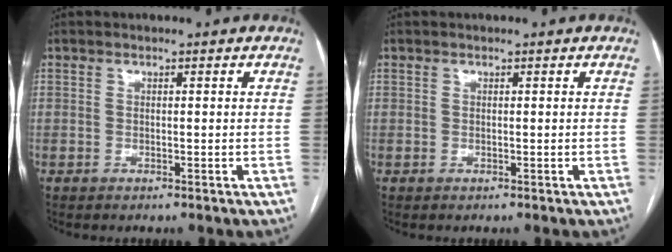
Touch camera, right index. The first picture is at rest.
{"total": 0.0}